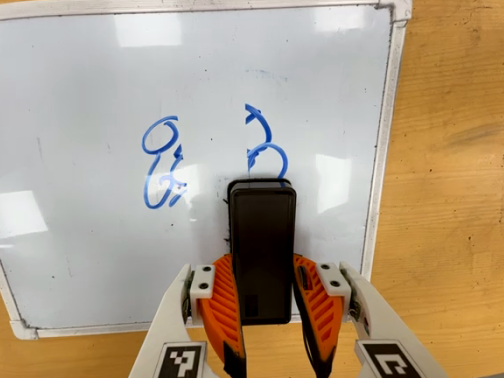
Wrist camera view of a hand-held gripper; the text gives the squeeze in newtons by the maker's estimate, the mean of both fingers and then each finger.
{"total": 7.9, "left": 6.3, "right": 9.4}